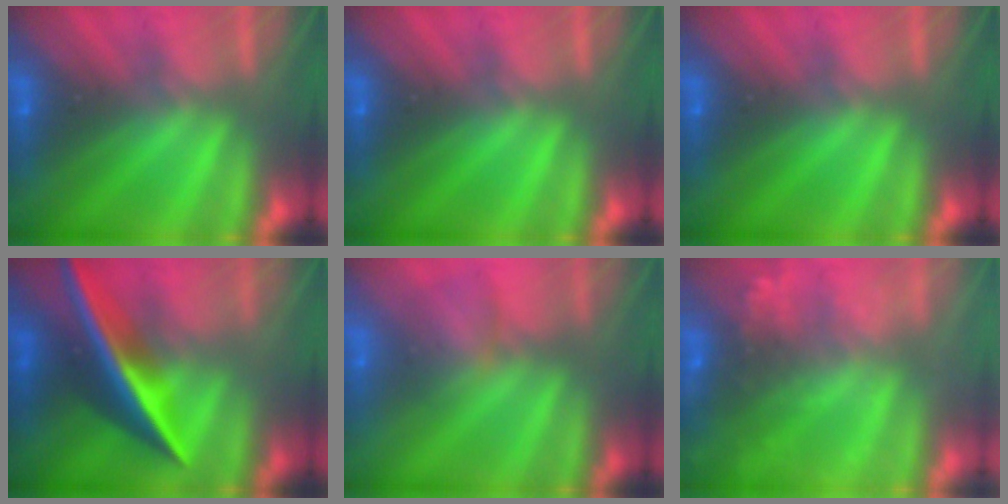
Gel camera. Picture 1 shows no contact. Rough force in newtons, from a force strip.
{"total": 0.0}
{"total": 0.0}
{"total": 2.7}
{"total": 3.0}
{"total": 9.6}